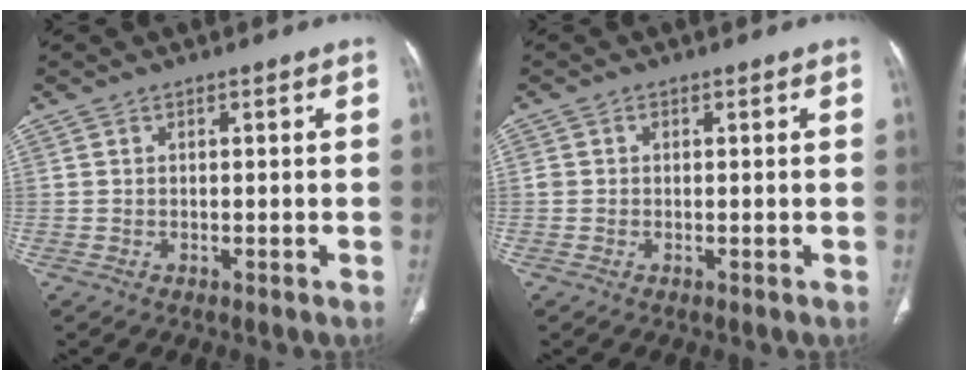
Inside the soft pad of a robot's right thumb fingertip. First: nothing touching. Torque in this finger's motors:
{"motor_torque": [0.12, 0.08, 0.29, 0.15, -0.01]}